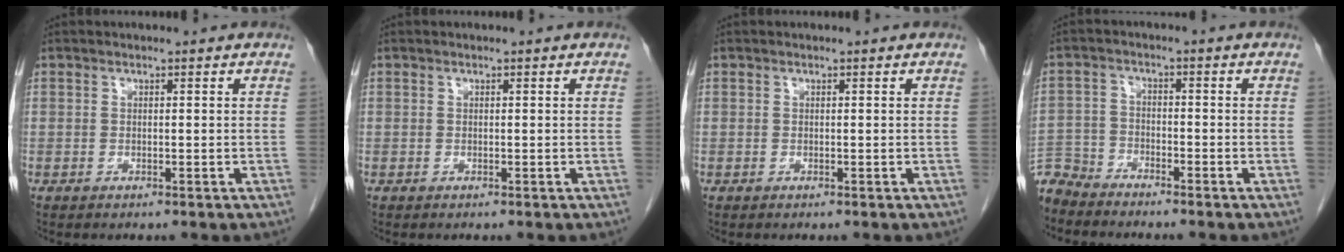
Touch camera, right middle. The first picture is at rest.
{"total": 0.0}
{"total": 0.0}
{"total": 6.1, "force": [-6.0, 1.3, 0.0], "torque": [0.004, -0.007, -0.120]}